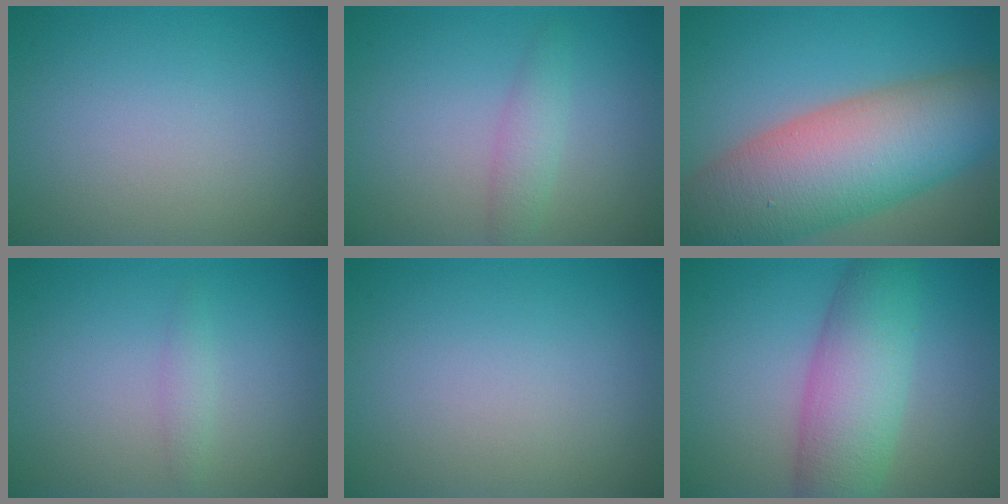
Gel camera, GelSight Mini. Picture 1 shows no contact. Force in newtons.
{"total": 1.8, "press": 1.8, "slide": 0.1}
{"total": 13.8, "press": 13.7, "slide": 0.6}
{"total": 1.0, "press": 1.0, "slide": 0.0}
{"total": 0.0}
{"total": 6.9, "press": 6.9, "slide": 0.2}